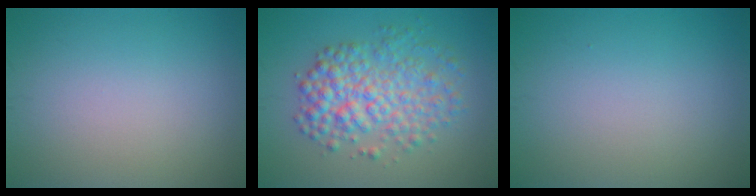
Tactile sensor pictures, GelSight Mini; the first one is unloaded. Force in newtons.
{"total": 5.6, "press": 5.6, "slide": 0.1}
{"total": 0.0}